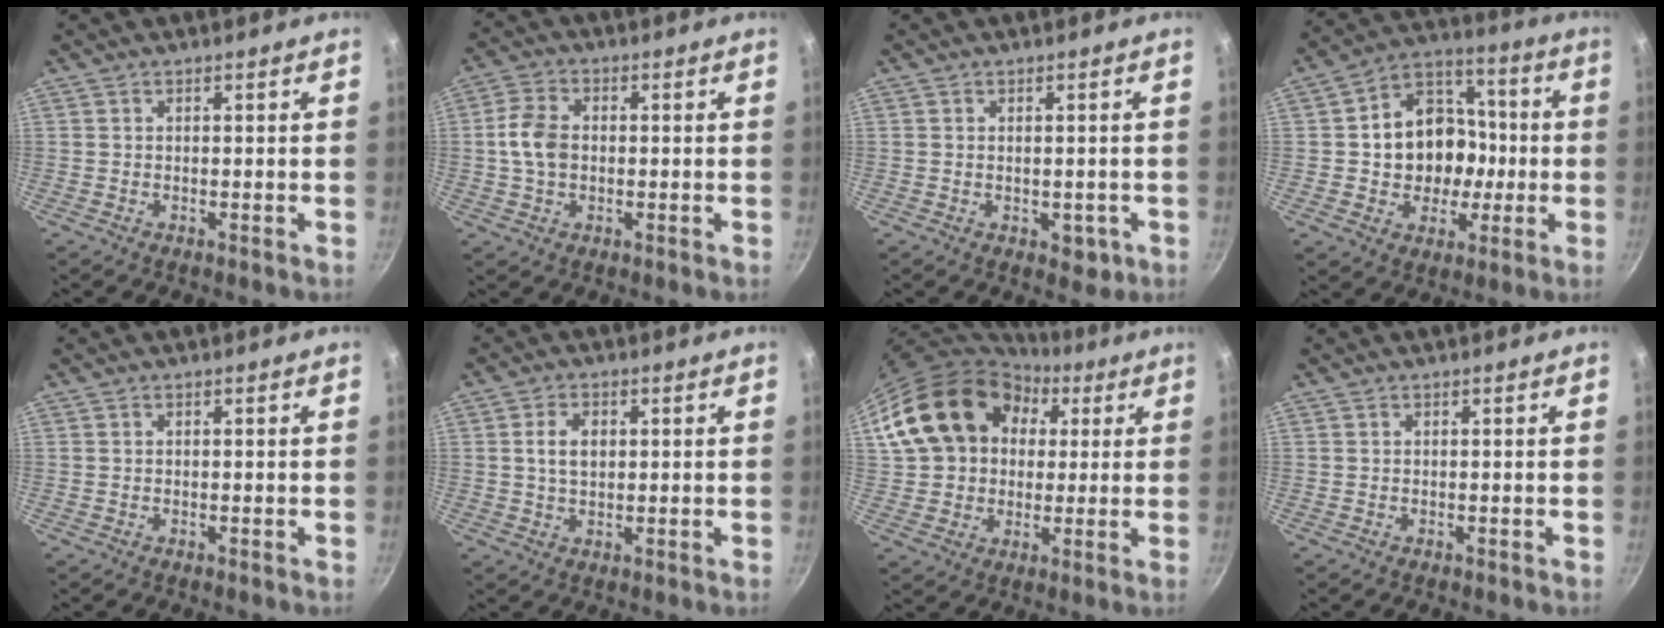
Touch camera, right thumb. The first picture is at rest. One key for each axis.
{"total": 6.9, "fx": -0.1, "fy": 4.9, "fz": 4.8, "tx": -0.087, "ty": 0.014, "tz": -0.008}
{"total": 3.4, "fx": -0.9, "fy": 2.2, "fz": 2.4, "tx": -0.023, "ty": -0.001, "tz": -0.009}
{"total": 15.7, "fx": -1.0, "fy": 13.1, "fz": 8.6, "tx": -0.098, "ty": 0.037, "tz": -0.016}
{"total": 0.0}
{"total": 2.5, "fx": 0.5, "fy": 1.6, "fz": 1.9, "tx": -0.026, "ty": 0.001, "tz": 0.009}
{"total": 19.9, "fx": 6.1, "fy": 15.5, "fz": 10.9, "tx": -0.169, "ty": 0.027, "tz": 0.108}
{"total": 0.0}